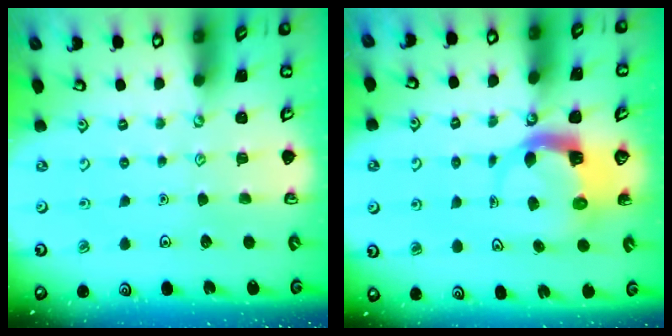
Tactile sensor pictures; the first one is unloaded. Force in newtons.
{"total": 5.1, "press": 5.0, "slide": 0.8}